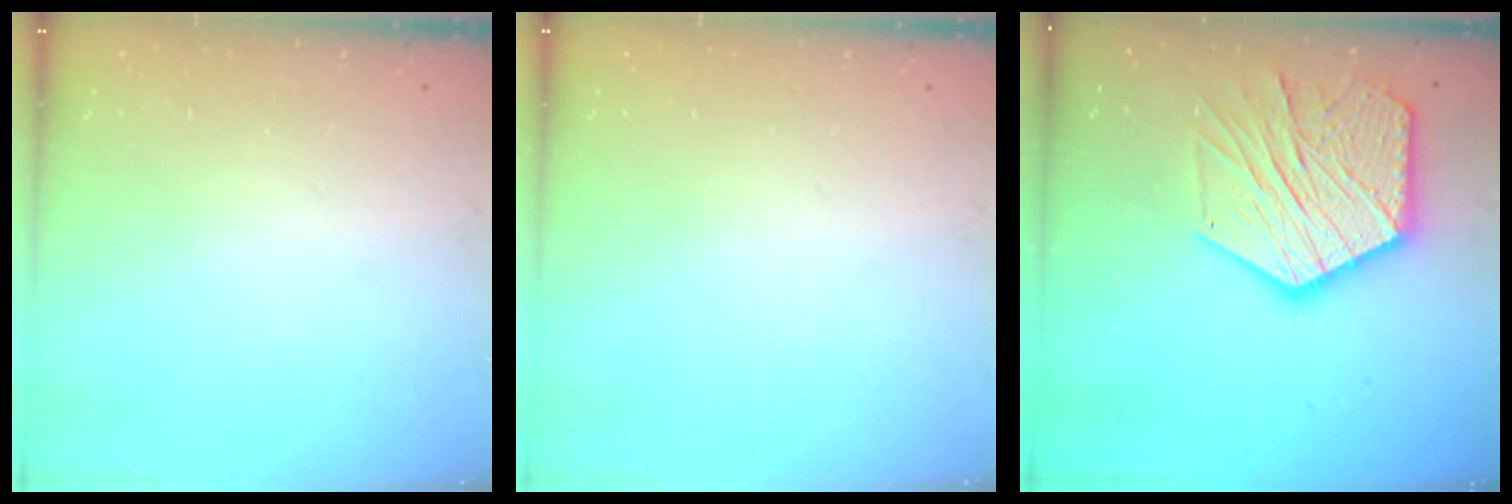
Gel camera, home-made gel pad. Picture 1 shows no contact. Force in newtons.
{"total": 0.0}
{"total": 22.6, "press": 22.5, "slide": 2.0}